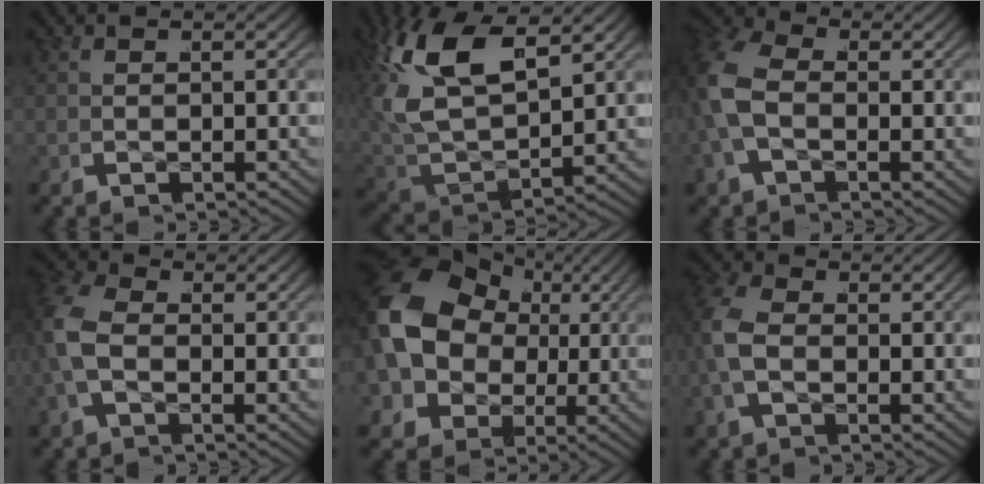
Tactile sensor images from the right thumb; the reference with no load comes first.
{"total": 10.5, "force": [2.2, 6.8, 7.6], "torque": [-0.199, -0.022, 0.053]}
{"total": 6.4, "force": [0.2, 4.8, 4.2], "torque": [-0.117, -0.008, 0.006]}
{"total": 5.7, "force": [0.3, 4.3, 3.8], "torque": [-0.108, -0.007, 0.008]}
{"total": 15.0, "force": [0.6, 11.8, 9.2], "torque": [-0.230, -0.052, 0.027]}
{"total": 5.1, "force": [0.1, 3.9, 3.4], "torque": [-0.103, -0.011, 0.009]}